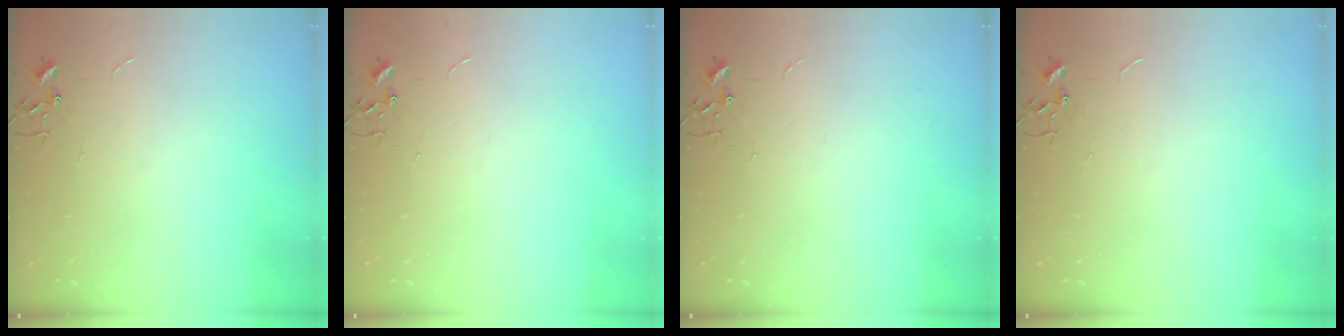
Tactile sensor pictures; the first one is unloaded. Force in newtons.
{"total": 0.0}
{"total": 0.0}
{"total": 0.0}